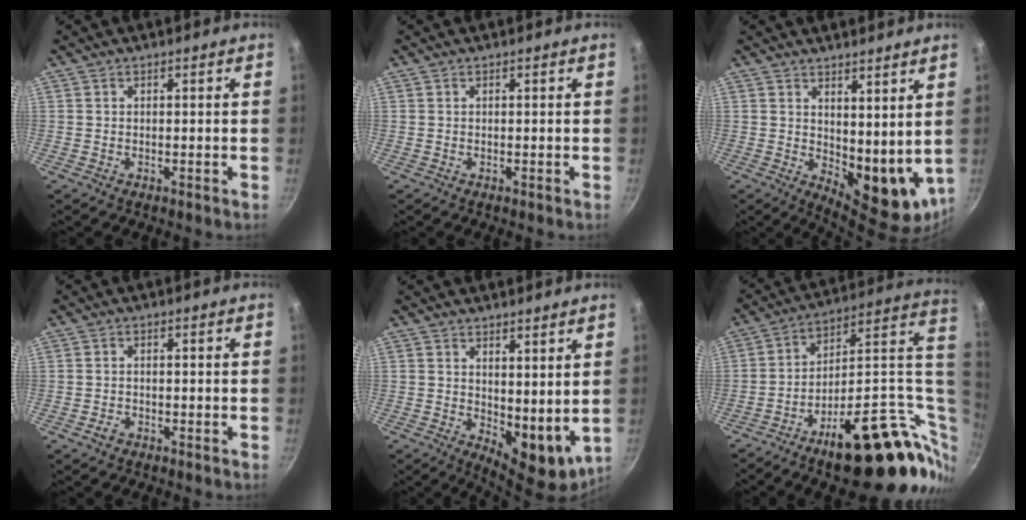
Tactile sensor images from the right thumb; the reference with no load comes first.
{"total": 0.0}
{"total": 12.1, "force": [4.7, 5.9, 9.5], "torque": [-0.112, -0.052, 0.082]}
{"total": 1.3, "force": [-0.7, 0.8, 0.6], "torque": [-0.014, 0.005, -0.015]}
{"total": 9.5, "force": [2.6, 4.7, 7.8], "torque": [-0.087, -0.035, 0.047]}
{"total": 27.9, "force": [-2.8, 12.6, 24.7], "torque": [-0.318, 0.019, -0.032]}